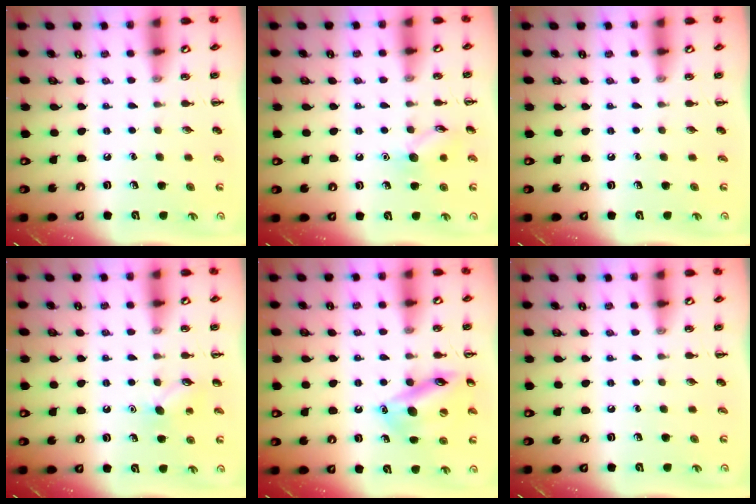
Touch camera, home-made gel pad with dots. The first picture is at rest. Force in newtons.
{"total": 8.0, "press": 7.9, "slide": 1.1}
{"total": 0.0}
{"total": 7.1, "press": 7.1, "slide": 1.1}
{"total": 15.5, "press": 15.4, "slide": 1.9}
{"total": 0.0}